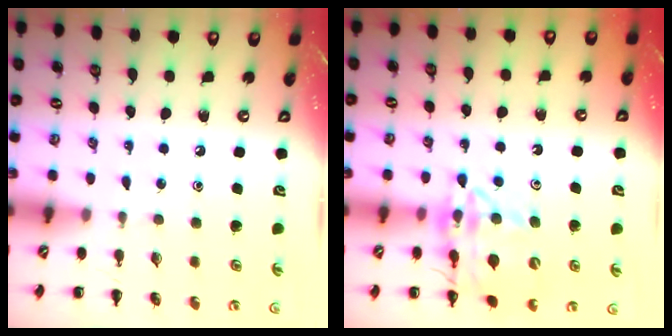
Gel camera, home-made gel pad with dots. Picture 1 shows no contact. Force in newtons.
{"total": 15.4, "press": 15.2, "slide": 2.1}